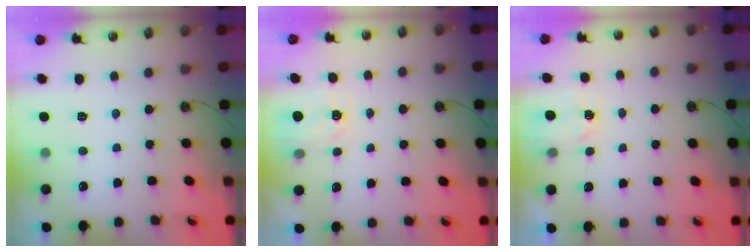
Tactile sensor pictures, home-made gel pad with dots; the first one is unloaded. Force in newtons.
{"total": 3.5, "press": 3.5, "slide": 0.4}
{"total": 2.3, "press": 2.3, "slide": 0.2}